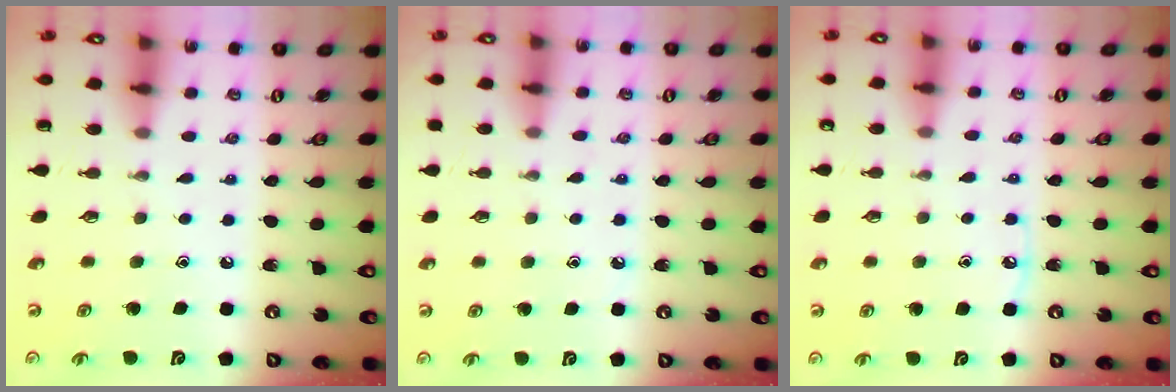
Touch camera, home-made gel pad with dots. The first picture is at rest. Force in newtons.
{"total": 4.4, "press": 4.3, "slide": 0.6}
{"total": 3.2, "press": 3.1, "slide": 0.4}